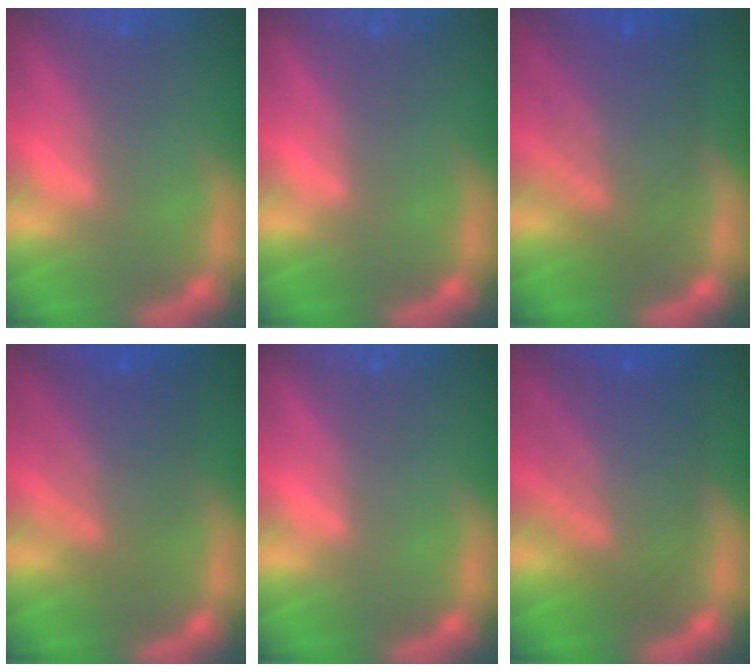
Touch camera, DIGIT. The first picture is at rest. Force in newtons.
{"total": 0.0}
{"total": 7.5}
{"total": 6.0}
{"total": 0.0}
{"total": 8.5}